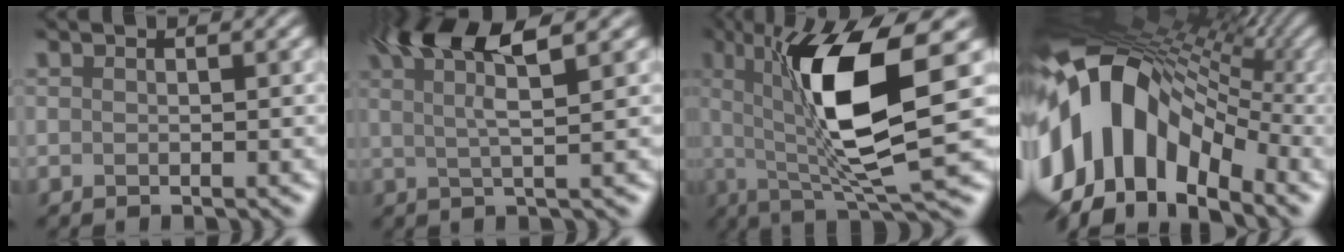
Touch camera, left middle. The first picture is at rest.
{"total": 5.9, "force": [3.7, 0.3, 4.6], "torque": [-0.079, 0.021, 0.080]}
{"total": 9.6, "force": [1.1, 1.8, 9.3], "torque": [-0.177, -0.001, 0.042]}
{"total": 12.9, "force": [-2.0, 8.5, 9.5], "torque": [-0.181, 0.014, -0.031]}